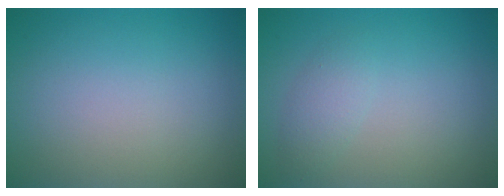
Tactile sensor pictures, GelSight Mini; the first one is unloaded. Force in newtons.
{"total": 1.6, "press": 1.6, "slide": 0.0}